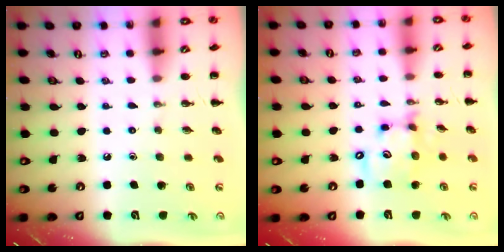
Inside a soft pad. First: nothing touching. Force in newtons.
{"total": 12.6, "press": 12.3, "slide": 2.6}